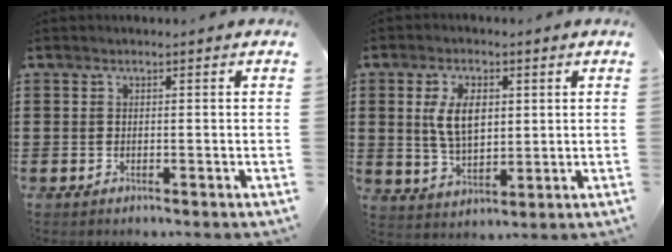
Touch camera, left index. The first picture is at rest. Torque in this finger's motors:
{"motor_torque": [1.68, 0.46, 0.84, 0.15]}